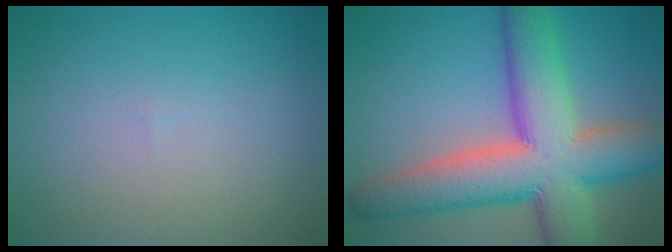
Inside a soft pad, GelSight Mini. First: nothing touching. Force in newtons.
{"total": 12.2, "press": 12.2, "slide": 0.6}